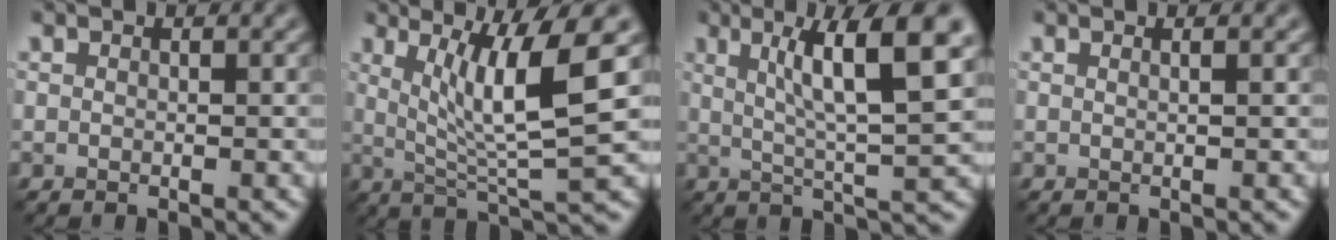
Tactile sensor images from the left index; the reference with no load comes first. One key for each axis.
{"total": 7.7, "fx": 2.1, "fy": 1.2, "fz": 7.3, "tx": -0.122, "ty": -0.007, "tz": 0.039}
{"total": 8.7, "fx": 3.1, "fy": 1.5, "fz": 8.0, "tx": -0.115, "ty": 0.005, "tz": 0.053}
{"total": 1.1, "fx": 0.4, "fy": 0.5, "fz": 0.9, "tx": -0.008, "ty": -0.001, "tz": -0.006}